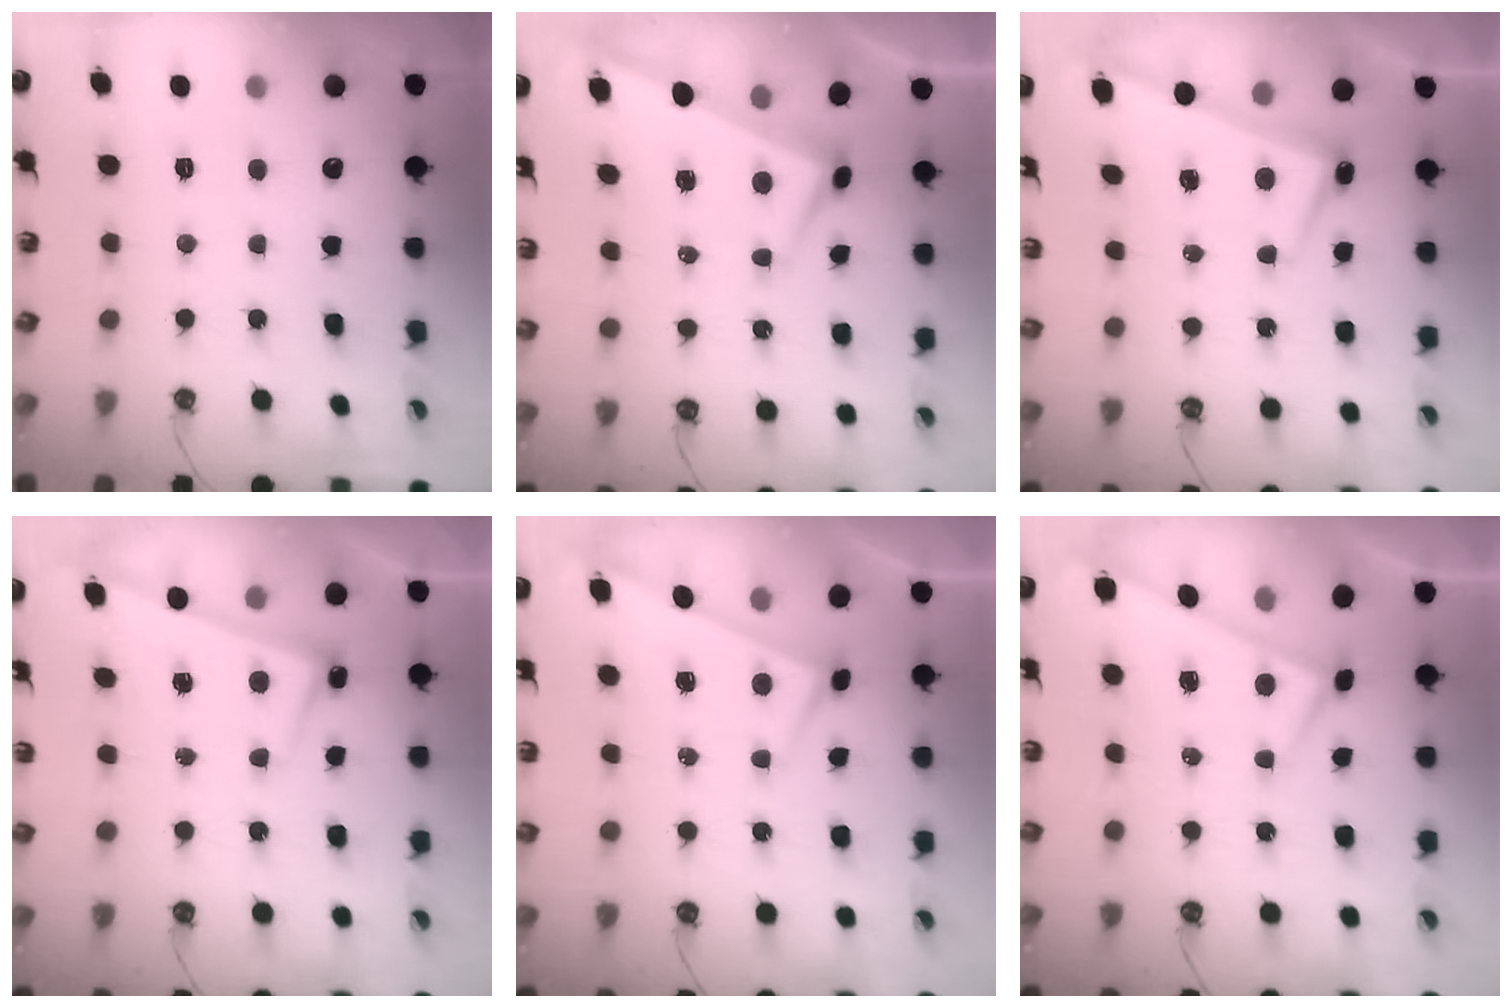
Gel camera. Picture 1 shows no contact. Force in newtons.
{"total": 1.6, "press": 1.2, "slide": 1.0}
{"total": 2.7, "press": 2.7, "slide": 0.4}
{"total": 2.6, "press": 2.5, "slide": 0.7}
{"total": 3.3, "press": 3.3, "slide": 0.2}
{"total": 0.0}